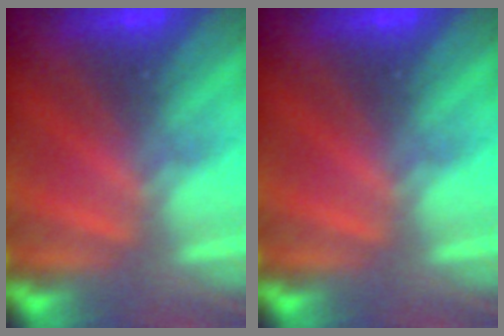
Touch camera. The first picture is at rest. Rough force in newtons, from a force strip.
{"total": 0.0}